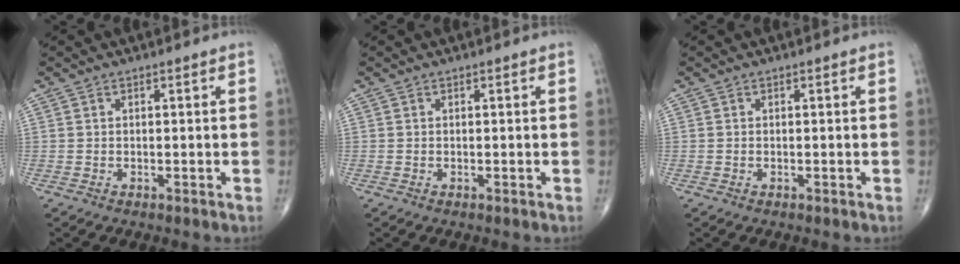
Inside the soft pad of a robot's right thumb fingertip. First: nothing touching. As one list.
[{"total": 0.0}, {"total": 0.0}]